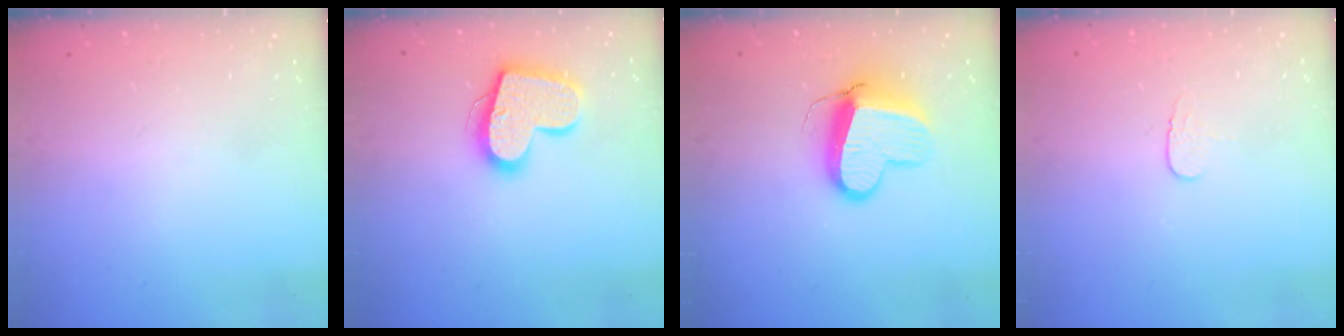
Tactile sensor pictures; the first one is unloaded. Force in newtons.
{"total": 16.4, "press": 16.4, "slide": 1.2}
{"total": 11.5, "press": 11.4, "slide": 1.3}
{"total": 3.9, "press": 3.8, "slide": 0.4}